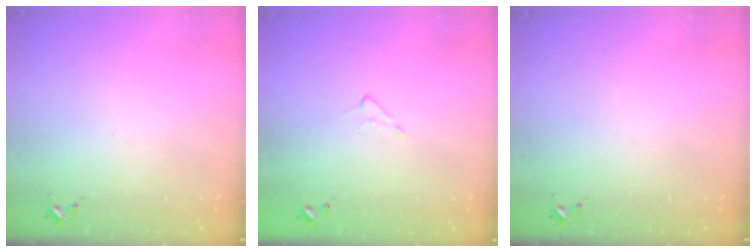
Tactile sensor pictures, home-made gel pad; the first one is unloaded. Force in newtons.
{"total": 4.3, "press": 4.3, "slide": 0.7}
{"total": 0.0}